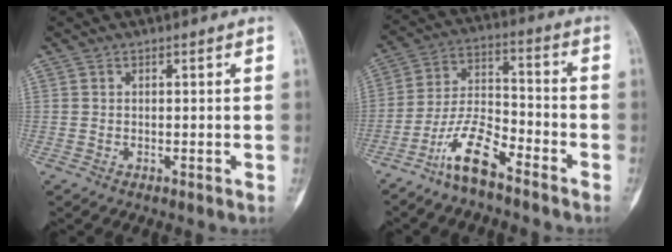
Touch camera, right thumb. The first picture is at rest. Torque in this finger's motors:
{"motor_torque": [0.10, 0.18, 0.45, -0.02, 0.06]}